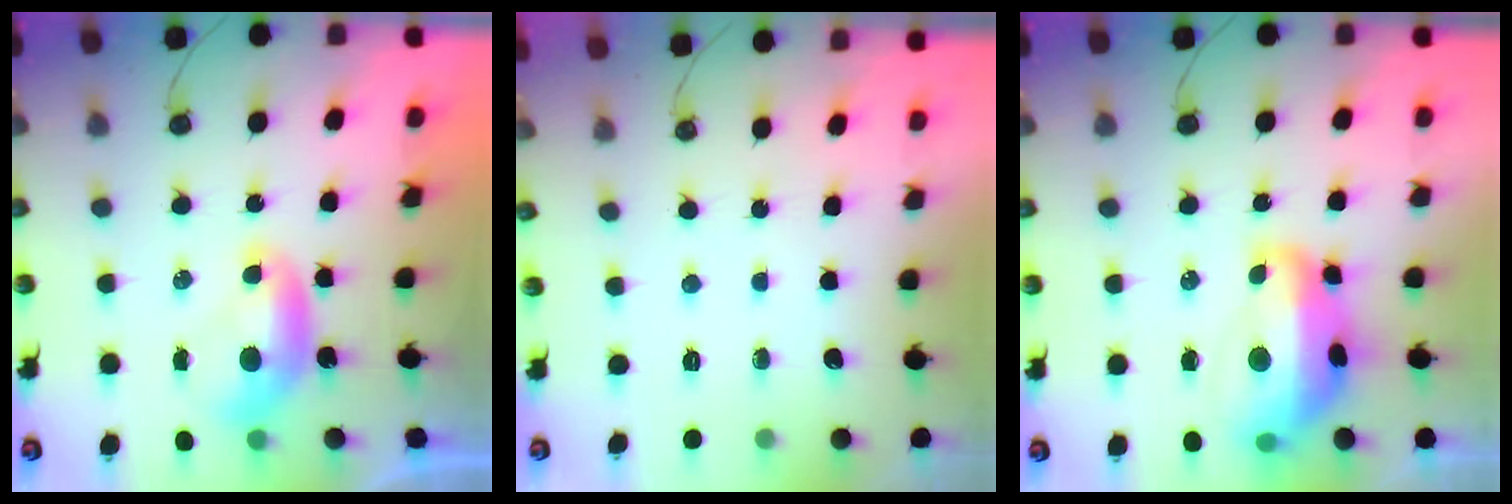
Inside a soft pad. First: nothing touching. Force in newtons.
{"total": 0.0}
{"total": 9.6, "press": 9.5, "slide": 1.2}